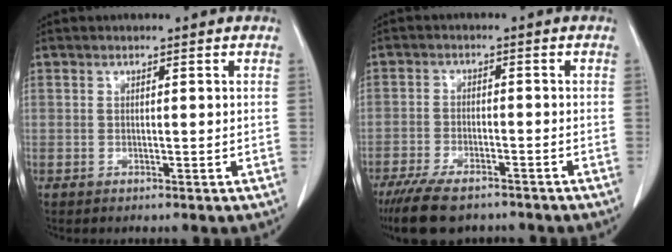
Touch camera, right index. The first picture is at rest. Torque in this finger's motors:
{"motor_torque": [0.97, -0.93, 0.23, 0.12]}